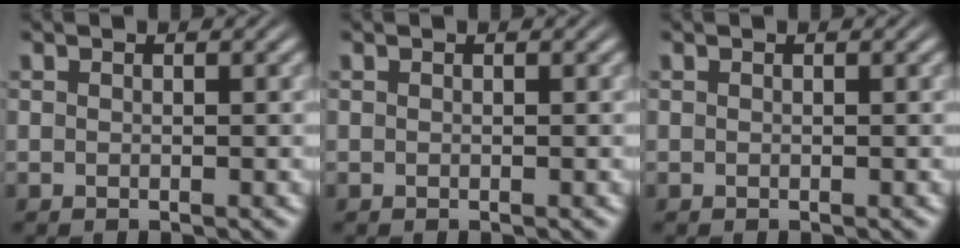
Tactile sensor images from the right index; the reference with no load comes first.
{"total": 0.0}
{"total": 0.0}